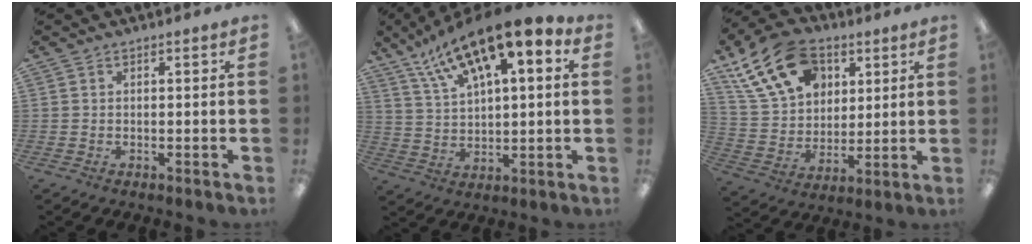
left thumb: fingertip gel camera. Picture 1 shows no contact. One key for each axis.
{"total": 16.0, "fx": 11.0, "fy": 5.2, "fz": 10.3, "tx": -0.189, "ty": -0.063, "tz": 0.191}
{"total": 19.7, "fx": 10.3, "fy": 13.5, "fz": 10.0, "tx": -0.178, "ty": -0.030, "tz": 0.194}